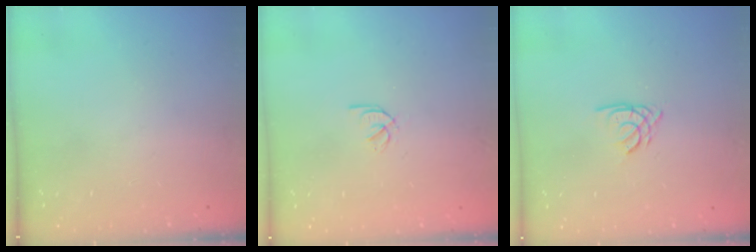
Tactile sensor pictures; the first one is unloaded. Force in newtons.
{"total": 1.6, "press": 1.6, "slide": 0.3}
{"total": 2.2, "press": 2.2, "slide": 0.0}